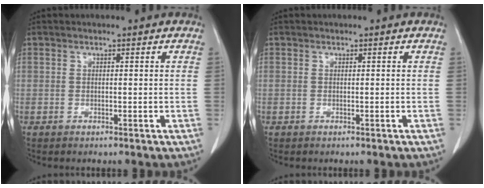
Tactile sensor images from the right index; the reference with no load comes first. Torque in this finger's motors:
{"motor_torque": [-0.01, 0.01, 0.02, 0.00]}